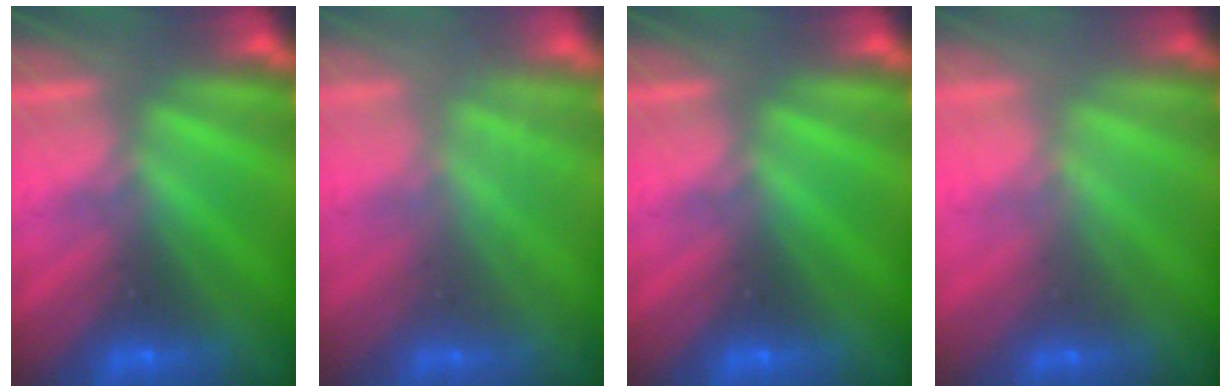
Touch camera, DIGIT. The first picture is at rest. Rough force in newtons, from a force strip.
{"total": 1.8}
{"total": 0.0}
{"total": 2.0}